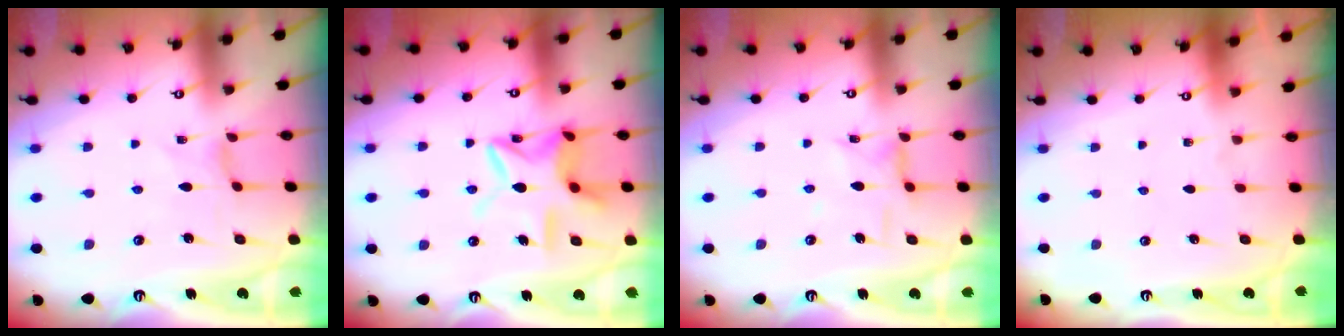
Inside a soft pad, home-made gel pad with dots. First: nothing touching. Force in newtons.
{"total": 13.3, "press": 13.3, "slide": 1.2}
{"total": 3.7, "press": 3.7, "slide": 0.3}
{"total": 0.0}